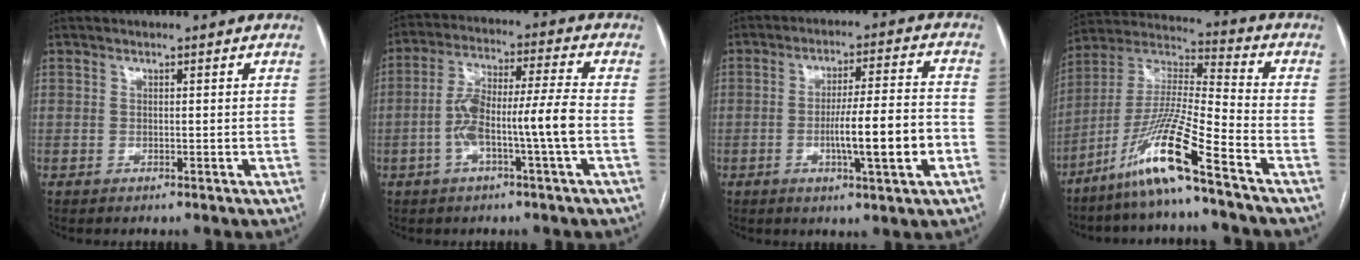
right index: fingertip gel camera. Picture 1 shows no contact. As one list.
[{"total": 10.2, "force": [-2.6, 0.1, 9.9], "torque": [-0.188, 0.022, -0.050]}, {"total": 10.8, "force": [-3.0, 0.3, 10.4], "torque": [-0.167, 0.001, -0.047]}, {"total": 13.2, "force": [-8.3, -1.0, 10.2], "torque": [-0.213, -0.017, -0.165]}]